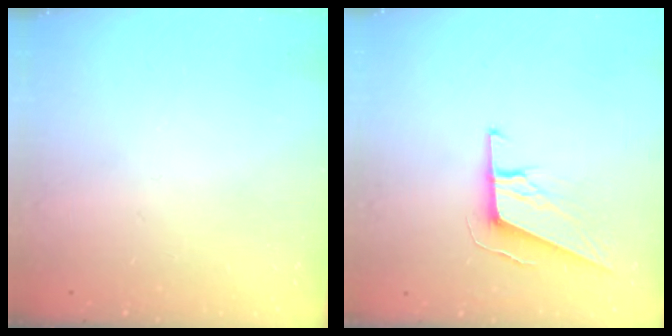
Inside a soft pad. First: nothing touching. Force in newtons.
{"total": 11.2, "press": 11.0, "slide": 2.4}